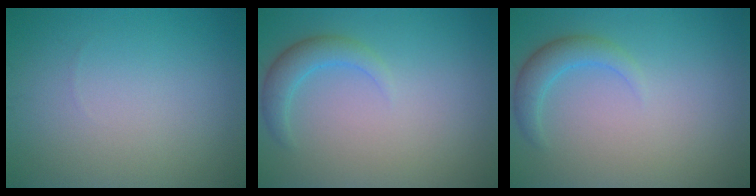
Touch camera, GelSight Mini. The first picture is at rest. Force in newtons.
{"total": 2.4, "press": 2.4, "slide": 0.1}
{"total": 2.4, "press": 2.4, "slide": 0.1}